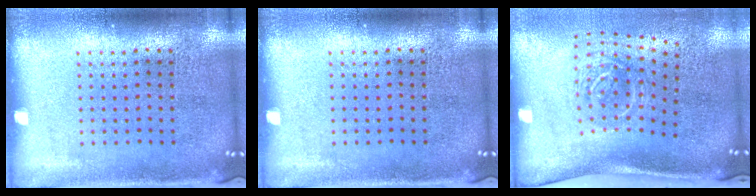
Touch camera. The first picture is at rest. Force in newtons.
{"total": 0.0}
{"total": 2.0, "press": 1.3, "slide": 1.5}